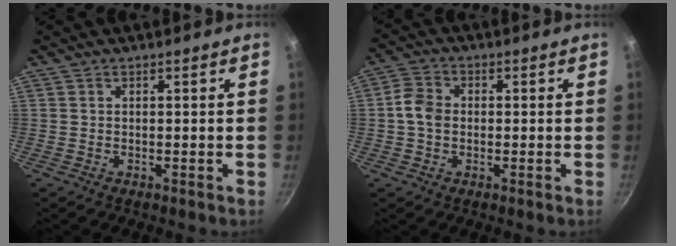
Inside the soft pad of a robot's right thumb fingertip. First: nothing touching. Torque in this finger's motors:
{"motor_torque": [-0.29, -0.17, 0.43, -0.34, 0.04]}